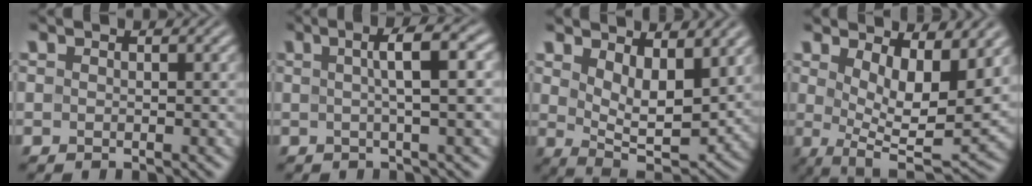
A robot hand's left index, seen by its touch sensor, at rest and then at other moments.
{"total": 5.0, "force": [0.7, 1.1, 4.8], "torque": [-0.063, 0.016, 0.005]}
{"total": 7.4, "force": [3.0, 3.5, 5.8], "torque": [-0.103, -0.013, 0.054]}
{"total": 8.8, "force": [2.9, 3.4, 7.6], "torque": [-0.123, -0.020, 0.055]}